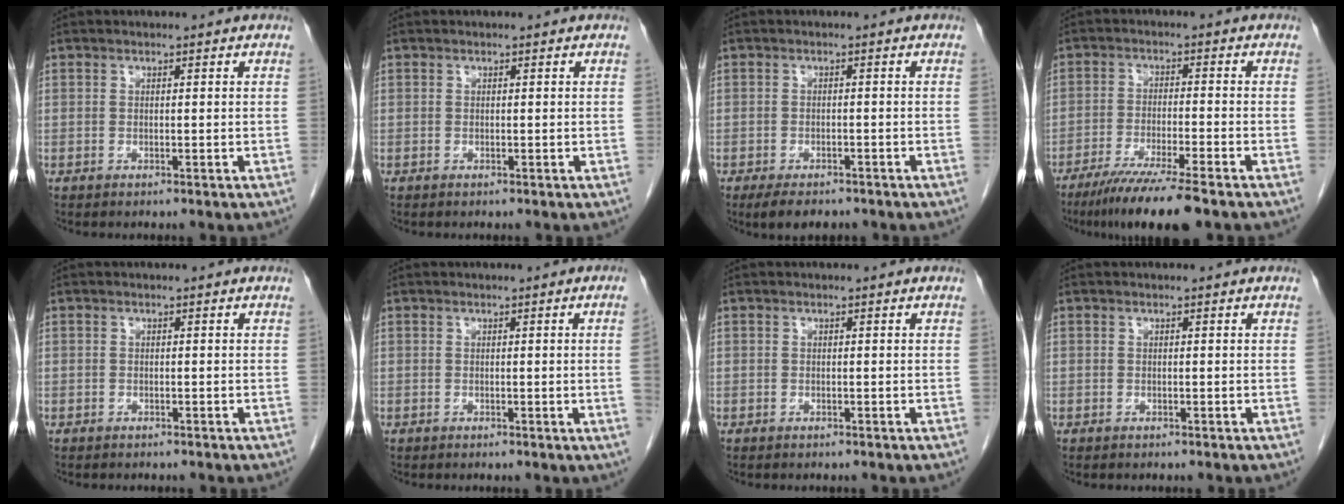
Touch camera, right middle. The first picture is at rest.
{"total": 0.0}
{"total": 5.1, "force": [-3.9, 2.0, 2.6], "torque": [-0.038, -0.007, -0.054]}
{"total": 10.2, "force": [-7.6, -0.5, 6.8], "torque": [-0.110, -0.031, -0.125]}
{"total": 2.1, "force": [-1.8, 1.1, 0.3], "torque": [-0.004, 0.003, -0.022]}
{"total": 1.8, "force": [-0.3, -0.7, 1.6], "torque": [-0.015, 0.000, -0.004]}
{"total": 0.7, "force": [-0.5, 0.5, 0.0], "torque": [-0.002, 0.003, -0.007]}
{"total": 0.7, "force": [-0.6, 0.5, 0.0], "torque": [-0.002, 0.003, -0.008]}